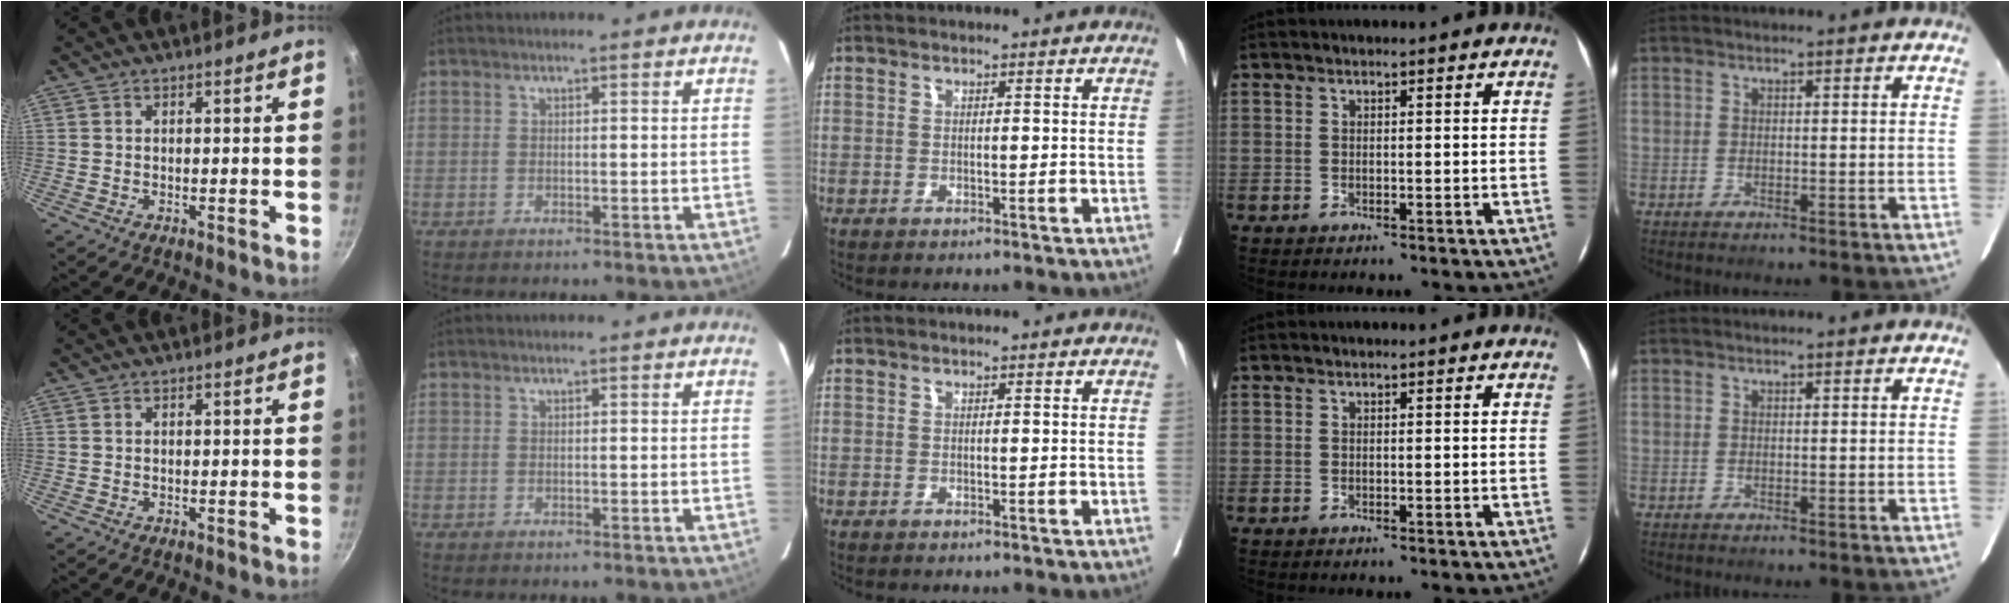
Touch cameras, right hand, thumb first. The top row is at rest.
{}